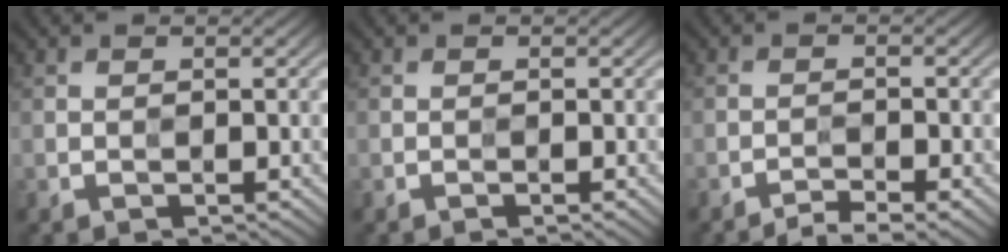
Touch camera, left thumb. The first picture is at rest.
{"total": 0.5, "force": [-0.4, 0.0, 0.4], "torque": [-0.007, -0.001, -0.009]}
{"total": 3.3, "force": [-2.6, 0.3, 2.0], "torque": [-0.030, 0.005, -0.051]}